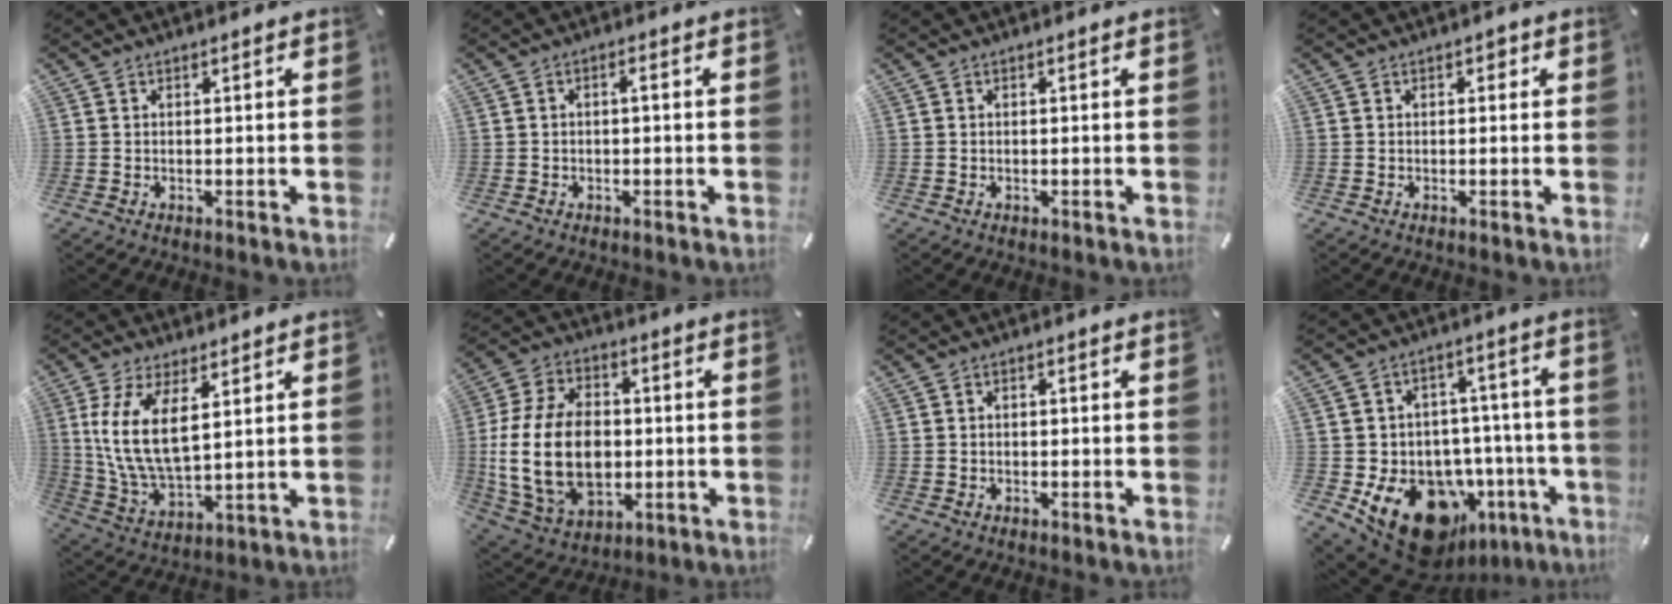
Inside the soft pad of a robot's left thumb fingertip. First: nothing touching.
{"total": 1.6, "force": [-0.5, 0.7, 1.4], "torque": [-0.026, 0.005, -0.011]}
{"total": 0.0}
{"total": 1.2, "force": [0.2, 1.1, 0.6], "torque": [-0.005, 0.006, -0.002]}
{"total": 12.3, "force": [4.4, 6.2, 9.6], "torque": [-0.215, -0.013, 0.081]}
{"total": 21.1, "force": [-1.8, 15.2, 14.5], "torque": [-0.314, 0.000, -0.030]}
{"total": 1.0, "force": [-0.5, 0.6, 0.5], "torque": [-0.010, 0.003, -0.011]}
{"total": 21.2, "force": [-10.4, 13.5, 12.5], "torque": [-0.191, 0.056, -0.153]}